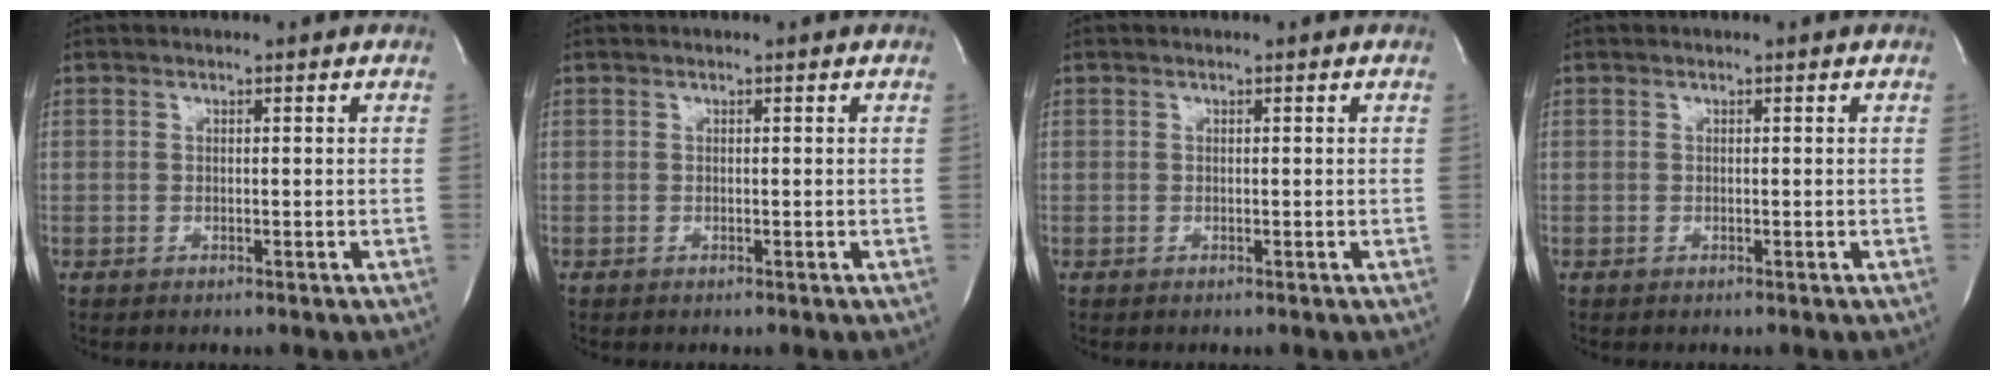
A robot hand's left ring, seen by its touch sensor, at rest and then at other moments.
{"total": 0.0}
{"total": 0.0}
{"total": 0.0}